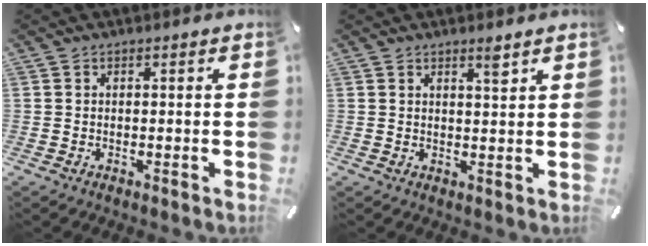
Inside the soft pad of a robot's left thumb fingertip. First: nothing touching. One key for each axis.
{"total": 2.7, "fx": 2.0, "fy": 0.4, "fz": 1.8, "tx": -0.032, "ty": -0.004, "tz": 0.033}